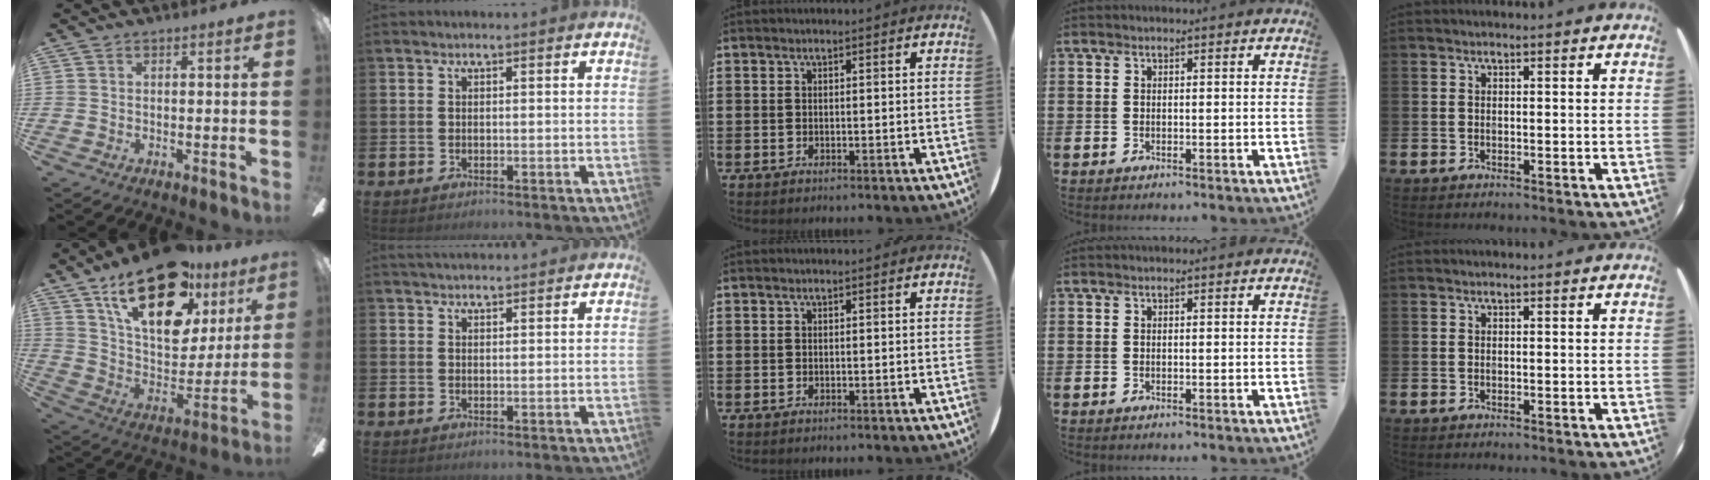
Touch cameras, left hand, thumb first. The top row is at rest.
{"thumb": {"total": 25.3, "force": [15.1, 12.4, 16.1], "torque": [-0.262, -0.081, 0.264]}, "index": {"total": 2.2, "force": [2.2, 0.3, 0.2], "torque": [0.005, -0.012, 0.038]}}